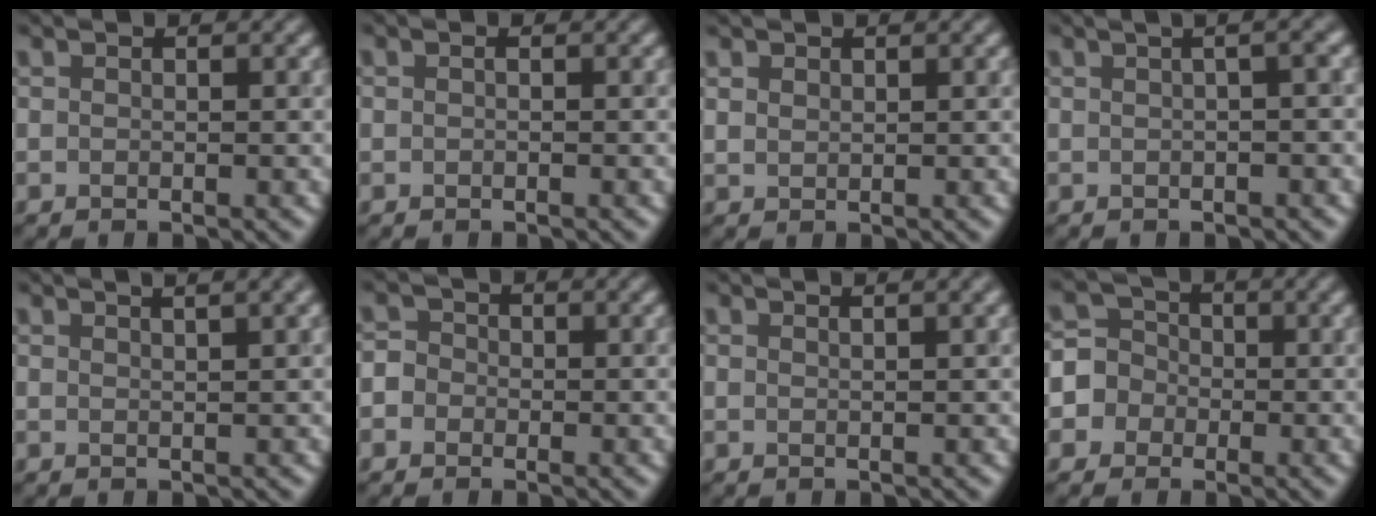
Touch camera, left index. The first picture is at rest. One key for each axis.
{"total": 0.0}
{"total": 1.0, "fx": 0.8, "fy": 0.6, "fz": 0.1, "tx": -0.005, "ty": 0.001, "tz": 0.019}
{"total": 4.8, "fx": 1.1, "fy": 2.0, "fz": 4.2, "tx": -0.022, "ty": 0.022, "tz": -0.003}
{"total": 3.5, "fx": 2.1, "fy": 1.1, "fz": 2.6, "tx": -0.014, "ty": 0.020, "tz": 0.011}
{"total": 3.5, "fx": -1.2, "fy": 3.2, "fz": 0.7, "tx": 0.013, "ty": 0.014, "tz": -0.053}
{"total": 1.1, "fx": 0.7, "fy": 0.1, "fz": 0.7, "tx": -0.010, "ty": 0.003, "tz": 0.007}
{"total": 4.9, "fx": -1.7, "fy": 4.6, "fz": 0.2, "tx": 0.012, "ty": 0.014, "tz": -0.053}